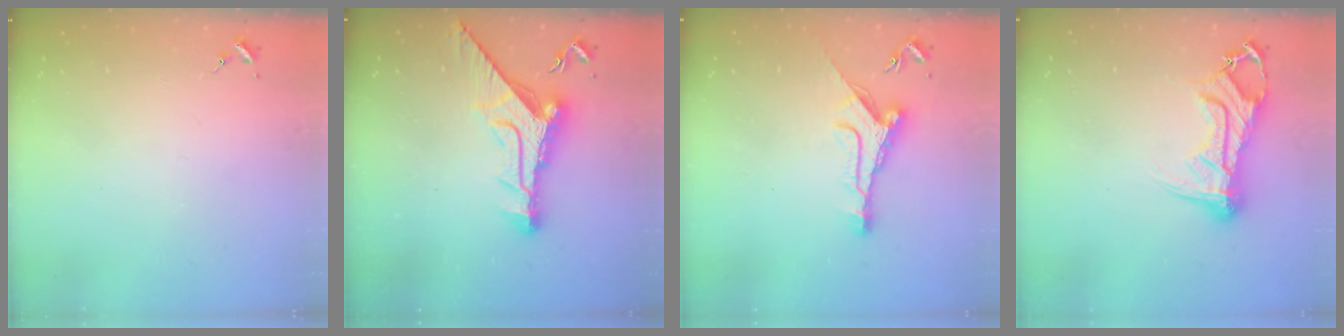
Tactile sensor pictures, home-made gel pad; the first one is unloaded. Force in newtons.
{"total": 14.7, "press": 14.6, "slide": 1.5}
{"total": 9.9, "press": 9.9, "slide": 0.4}
{"total": 14.0, "press": 14.0, "slide": 1.6}